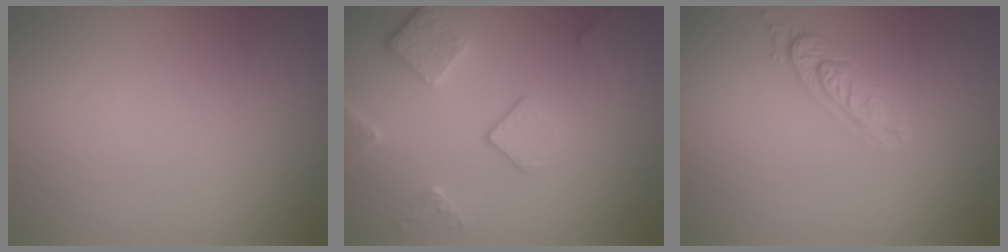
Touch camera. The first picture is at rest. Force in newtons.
{"total": 3.7, "press": 2.9, "slide": 2.4}
{"total": 2.4, "press": 1.9, "slide": 1.4}